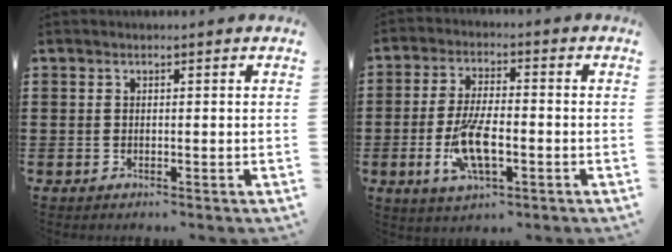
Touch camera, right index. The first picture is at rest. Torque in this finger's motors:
{"motor_torque": [2.14, 0.00, 0.72, 0.21]}